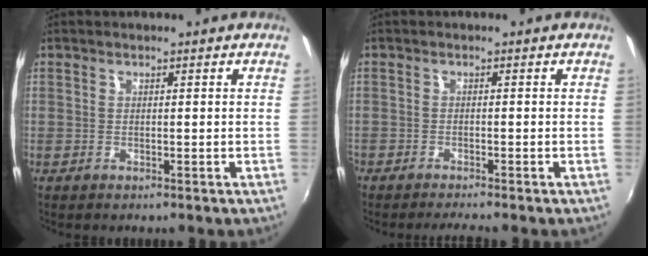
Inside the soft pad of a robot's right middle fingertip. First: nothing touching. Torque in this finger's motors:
{"motor_torque": [0.98, -1.16, 0.21, 0.13]}